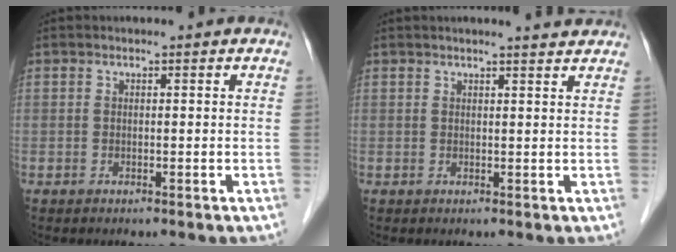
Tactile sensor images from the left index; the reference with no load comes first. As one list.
[{"total": 3.1, "force": [2.9, -0.1, 1.0], "torque": [-0.016, 0.004, 0.032]}]